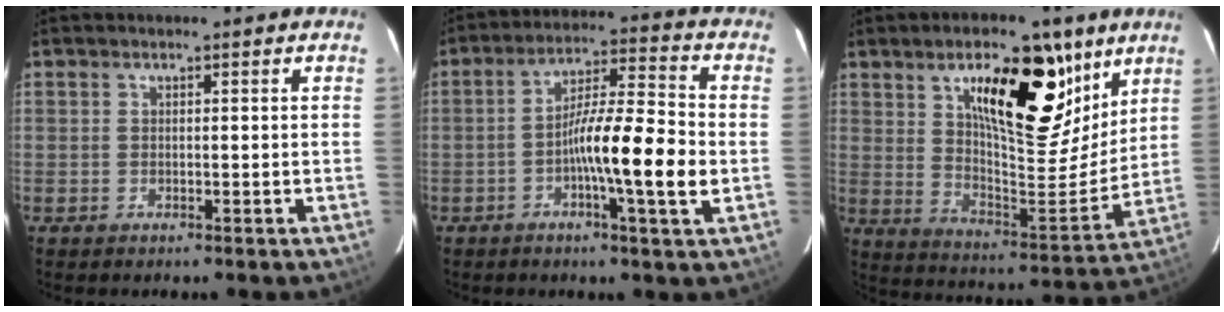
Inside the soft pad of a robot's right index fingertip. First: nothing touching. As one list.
[{"total": 12.2, "force": [-2.7, 0.3, 11.9], "torque": [-0.200, 0.002, -0.053]}, {"total": 18.6, "force": [9.5, 6.0, 14.8], "torque": [-0.215, -0.005, 0.158]}]